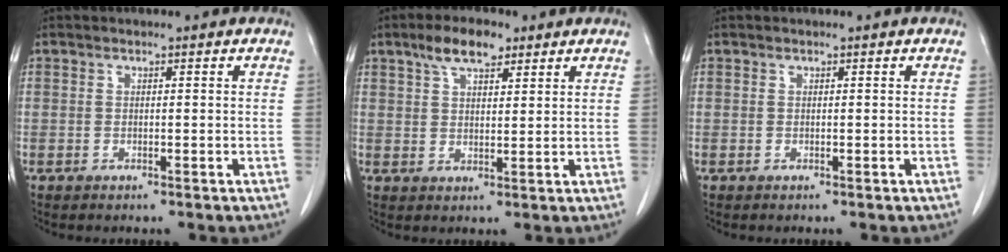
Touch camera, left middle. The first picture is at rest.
{"total": 6.2, "force": [4.1, 2.4, 4.0], "torque": [-0.077, 0.014, 0.073]}
{"total": 0.0}